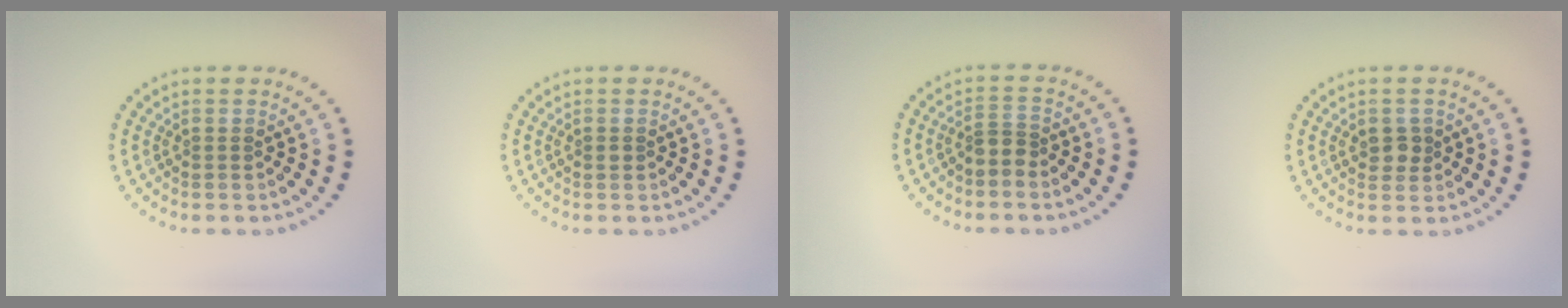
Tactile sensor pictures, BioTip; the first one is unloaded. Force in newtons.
{"total": 0.5, "press": 0.5, "slide": 0.1}
{"total": 1.8, "press": 1.5, "slide": 1.1}
{"total": 1.8, "press": 1.8, "slide": 0.4}